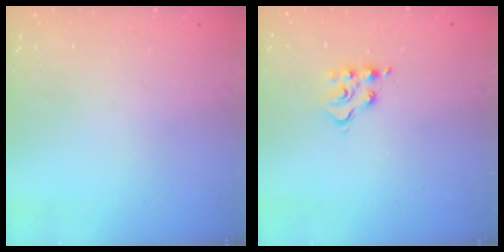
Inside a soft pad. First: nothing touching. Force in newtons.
{"total": 5.7, "press": 5.7, "slide": 0.2}